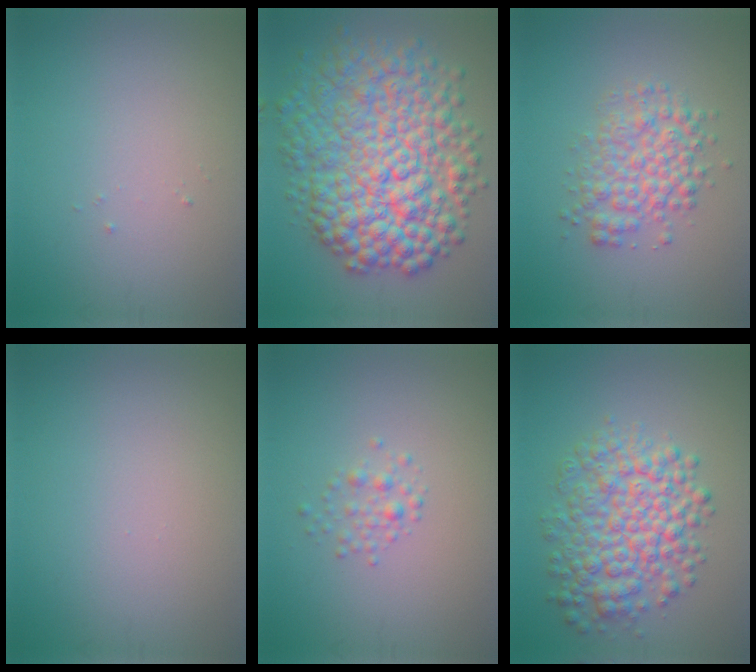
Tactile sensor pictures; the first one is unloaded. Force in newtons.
{"total": 11.8, "press": 11.8, "slide": 0.1}
{"total": 4.1, "press": 4.1, "slide": 0.1}
{"total": 0.0}
{"total": 1.3, "press": 1.3, "slide": 0.0}
{"total": 7.2, "press": 7.2, "slide": 0.1}